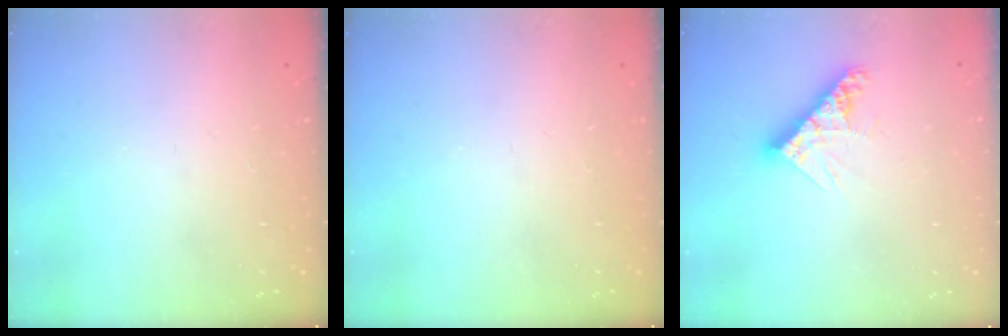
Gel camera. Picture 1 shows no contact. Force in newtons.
{"total": 0.0}
{"total": 9.6, "press": 9.6, "slide": 0.7}